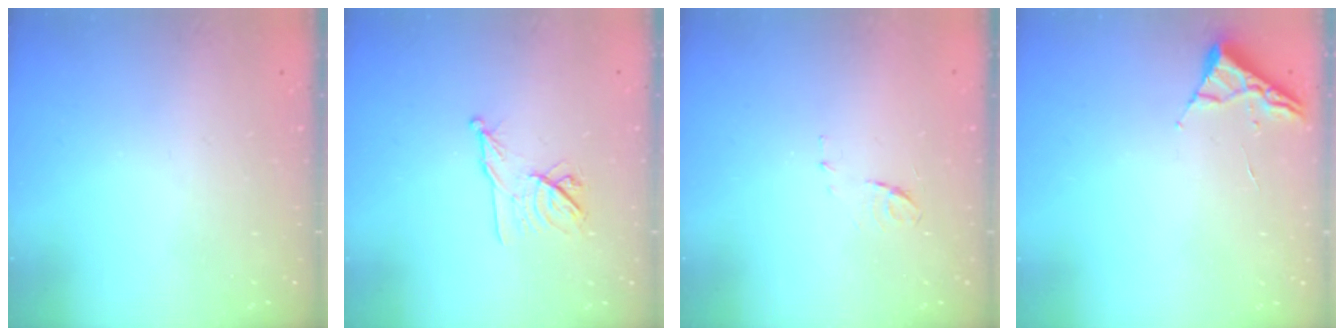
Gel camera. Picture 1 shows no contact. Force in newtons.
{"total": 10.0, "press": 9.9, "slide": 0.9}
{"total": 6.2, "press": 6.2, "slide": 0.5}
{"total": 2.6, "press": 2.6, "slide": 0.3}